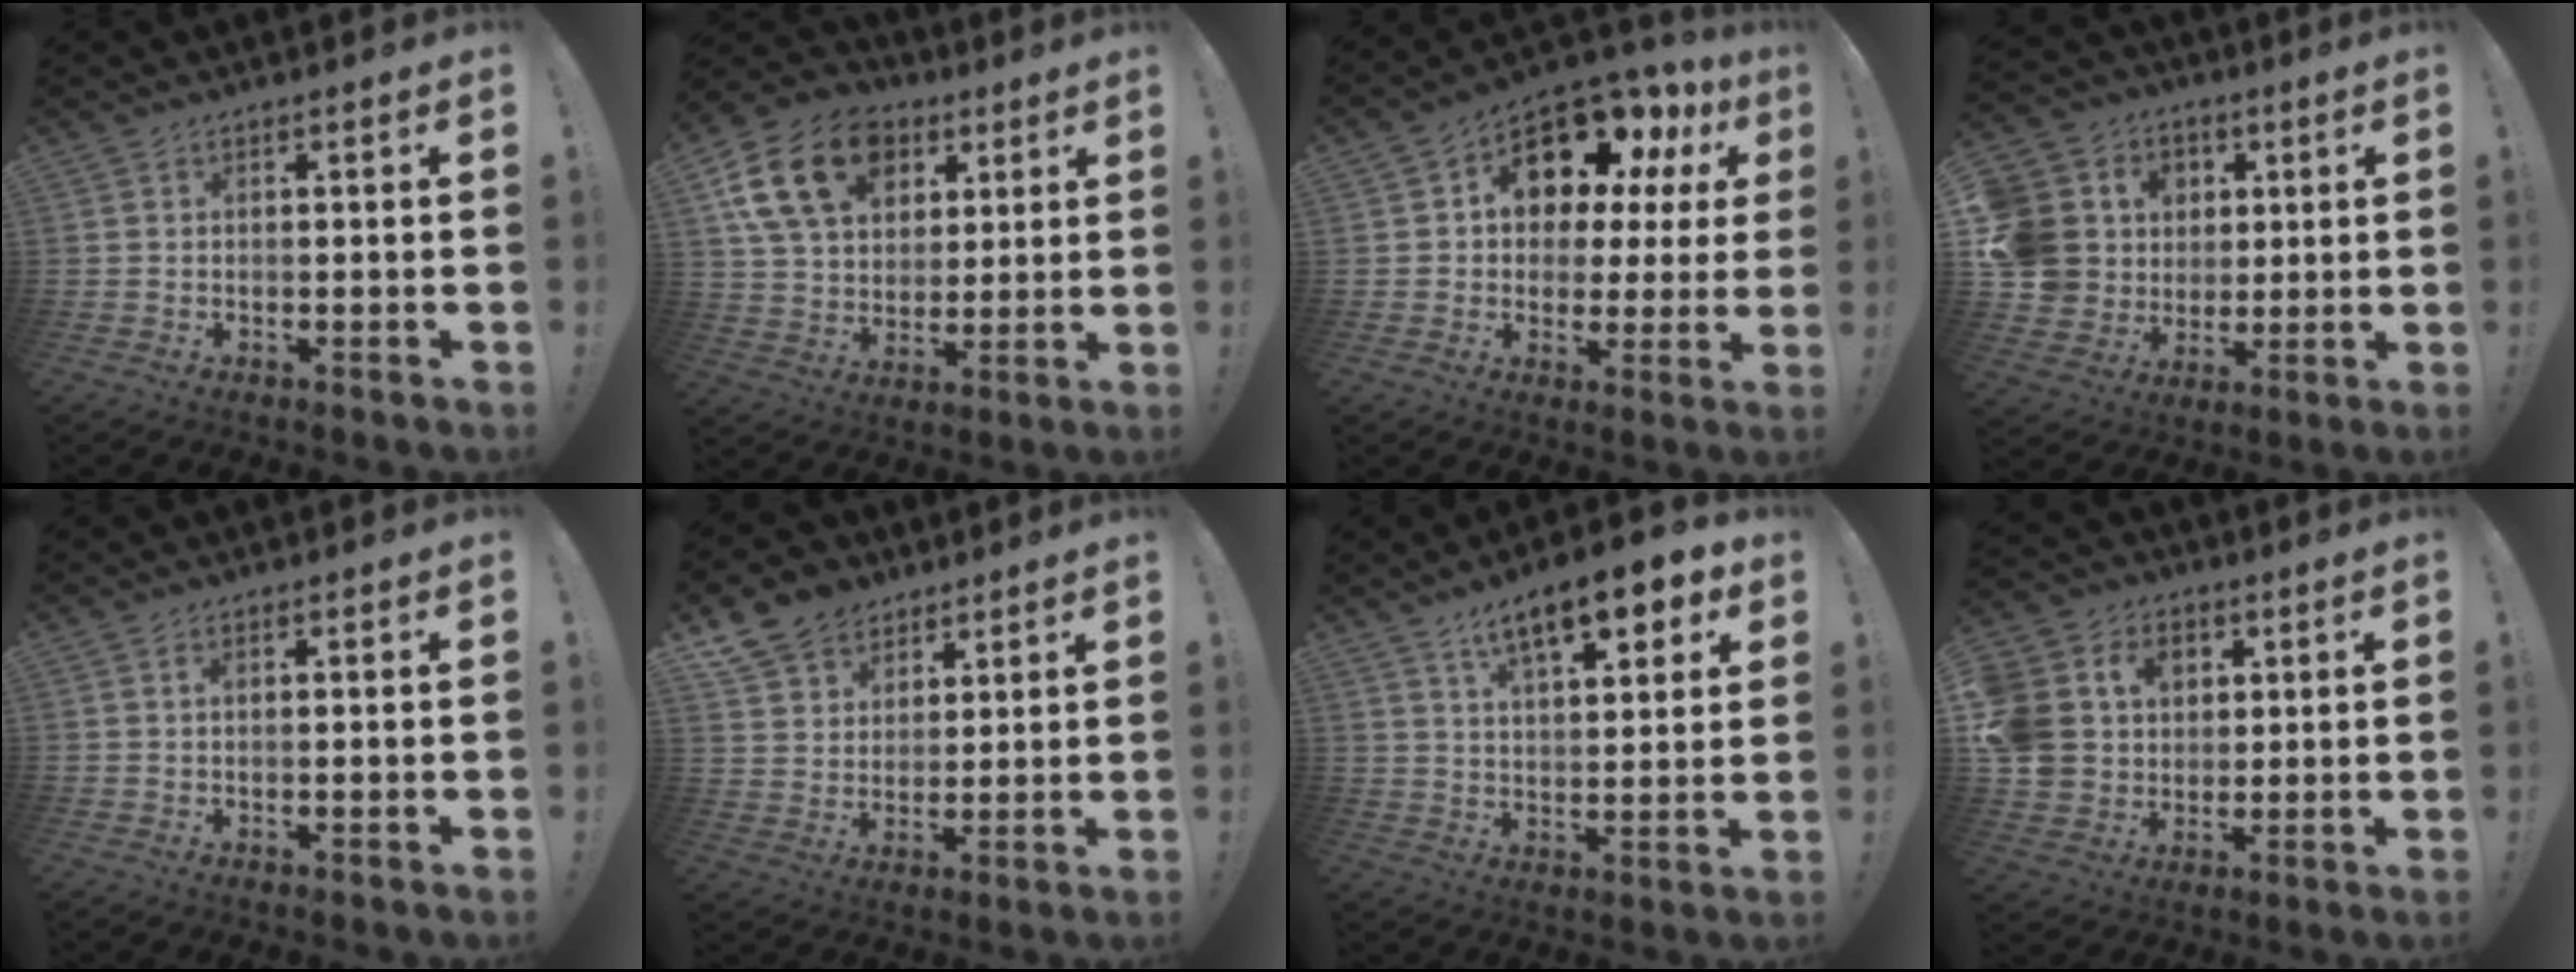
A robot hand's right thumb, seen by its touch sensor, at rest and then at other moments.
{"total": 19.9, "force": [8.5, 13.9, 11.4], "torque": [-0.192, -0.026, 0.159]}
{"total": 14.1, "force": [8.2, 8.3, 7.9], "torque": [-0.121, -0.061, 0.145]}
{"total": 14.5, "force": [2.2, 13.4, 4.9], "torque": [-0.096, 0.000, 0.071]}
{"total": 0.9, "force": [0.5, 0.1, 0.8], "torque": [-0.012, 0.000, 0.008]}
{"total": 10.6, "force": [7.3, 7.3, 2.2], "torque": [-0.043, -0.047, 0.147]}
{"total": 13.3, "force": [7.5, 4.8, 9.8], "torque": [-0.148, -0.033, 0.122]}
{"total": 13.7, "force": [3.0, 12.1, 5.6], "torque": [-0.114, -0.003, 0.066]}